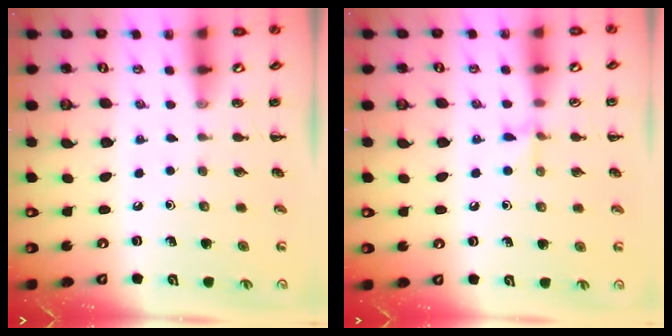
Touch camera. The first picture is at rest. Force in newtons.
{"total": 6.1, "press": 5.8, "slide": 1.9}